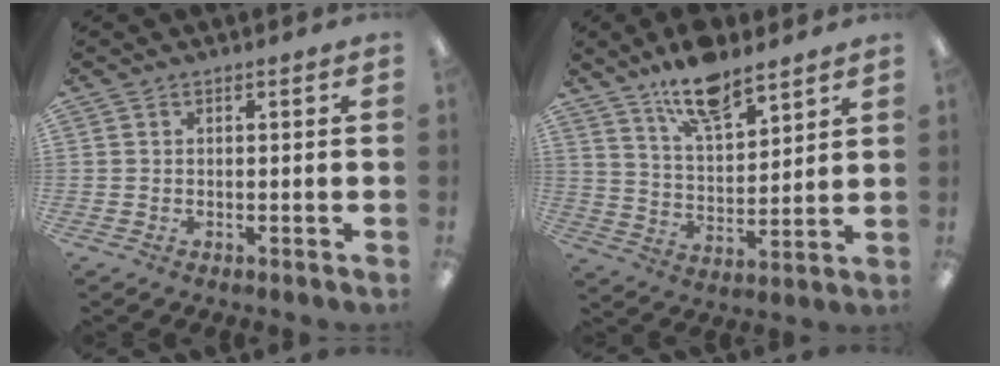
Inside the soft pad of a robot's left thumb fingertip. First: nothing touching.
{"total": 12.1, "force": [9.7, 4.4, 5.9], "torque": [-0.092, -0.055, 0.172]}